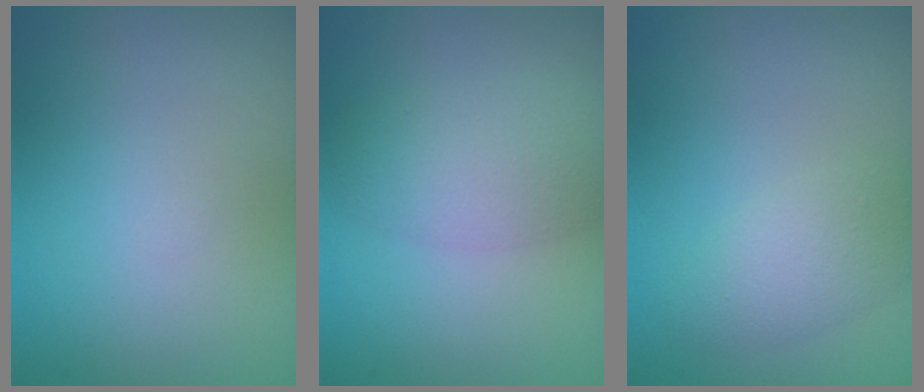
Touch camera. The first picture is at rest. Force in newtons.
{"total": 4.2, "press": 4.2, "slide": 0.1}
{"total": 2.5, "press": 2.5, "slide": 0.0}